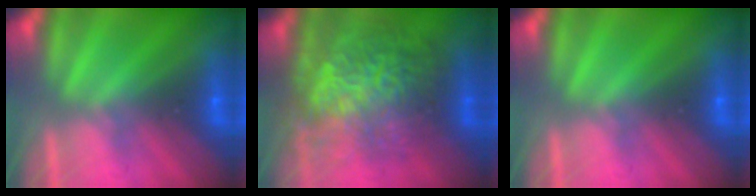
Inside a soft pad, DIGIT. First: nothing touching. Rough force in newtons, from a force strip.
{"total": 13.2}
{"total": 0.0}